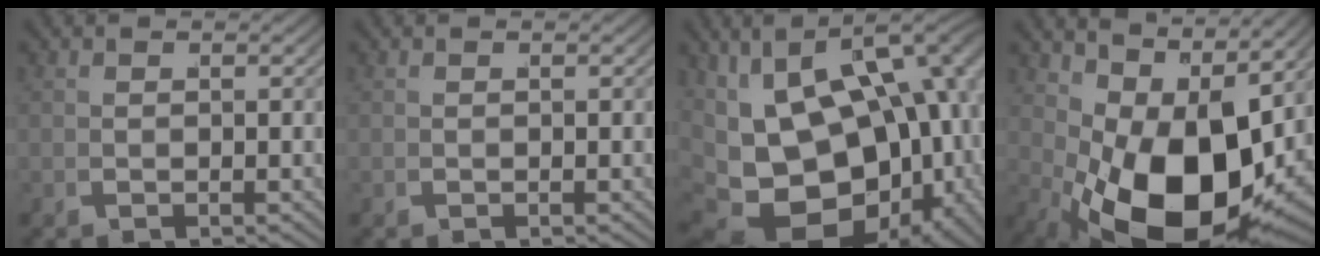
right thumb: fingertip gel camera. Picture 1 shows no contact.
{"total": 0.0}
{"total": 18.8, "force": [-1.9, 12.4, 14.0], "torque": [-0.263, -0.063, 0.004]}
{"total": 15.5, "force": [-0.5, 8.5, 13.0], "torque": [-0.232, -0.062, 0.035]}